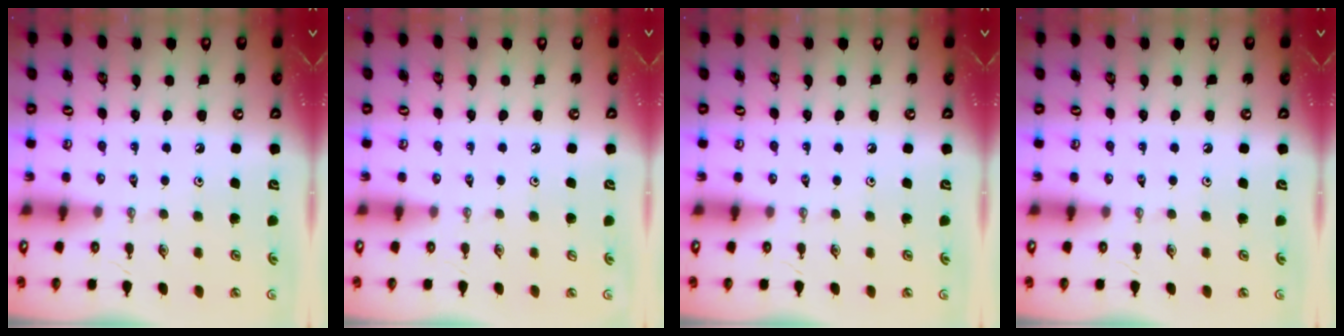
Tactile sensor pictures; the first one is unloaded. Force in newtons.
{"total": 1.0, "press": 0.2, "slide": 1.0}
{"total": 0.0}
{"total": 0.0}